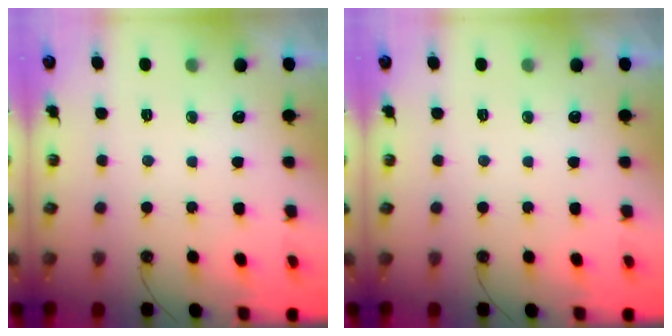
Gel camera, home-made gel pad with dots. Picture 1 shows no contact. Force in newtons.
{"total": 0.0}